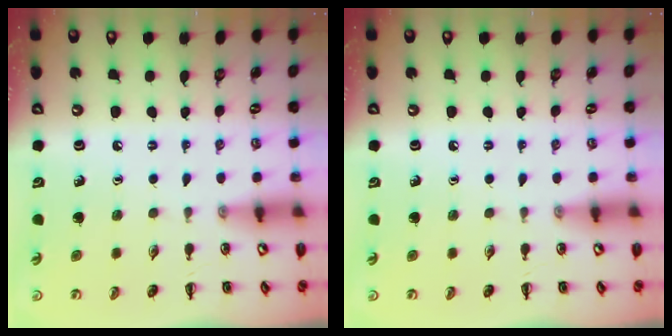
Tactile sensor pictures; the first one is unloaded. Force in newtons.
{"total": 0.0}